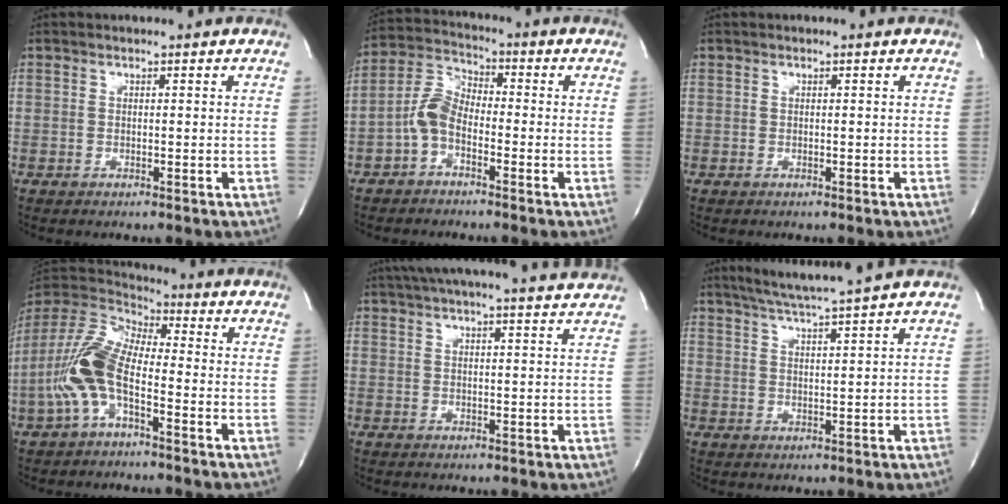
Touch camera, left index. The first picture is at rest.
{"total": 5.8, "force": [-2.5, 3.1, 4.2], "torque": [-0.103, 0.013, -0.056]}
{"total": 0.0}
{"total": 10.9, "force": [-3.7, 4.0, 9.5], "torque": [-0.229, 0.008, -0.078]}
{"total": 17.5, "force": [16.0, 0.2, 7.0], "torque": [-0.118, 0.015, 0.211]}
{"total": 7.1, "force": [6.0, -1.6, 3.3], "torque": [-0.065, -0.005, 0.103]}